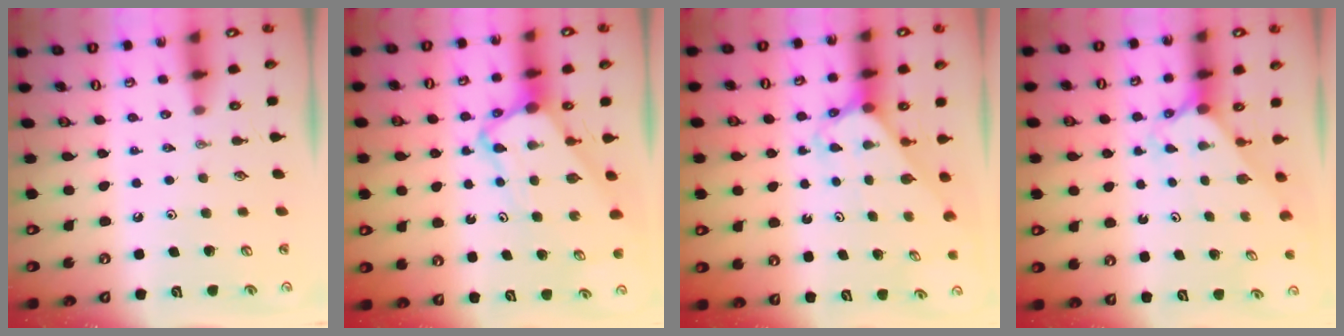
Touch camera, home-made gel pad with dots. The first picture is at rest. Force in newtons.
{"total": 6.2, "press": 6.2, "slide": 0.5}
{"total": 2.7, "press": 2.7, "slide": 0.2}
{"total": 2.2, "press": 2.2, "slide": 0.2}